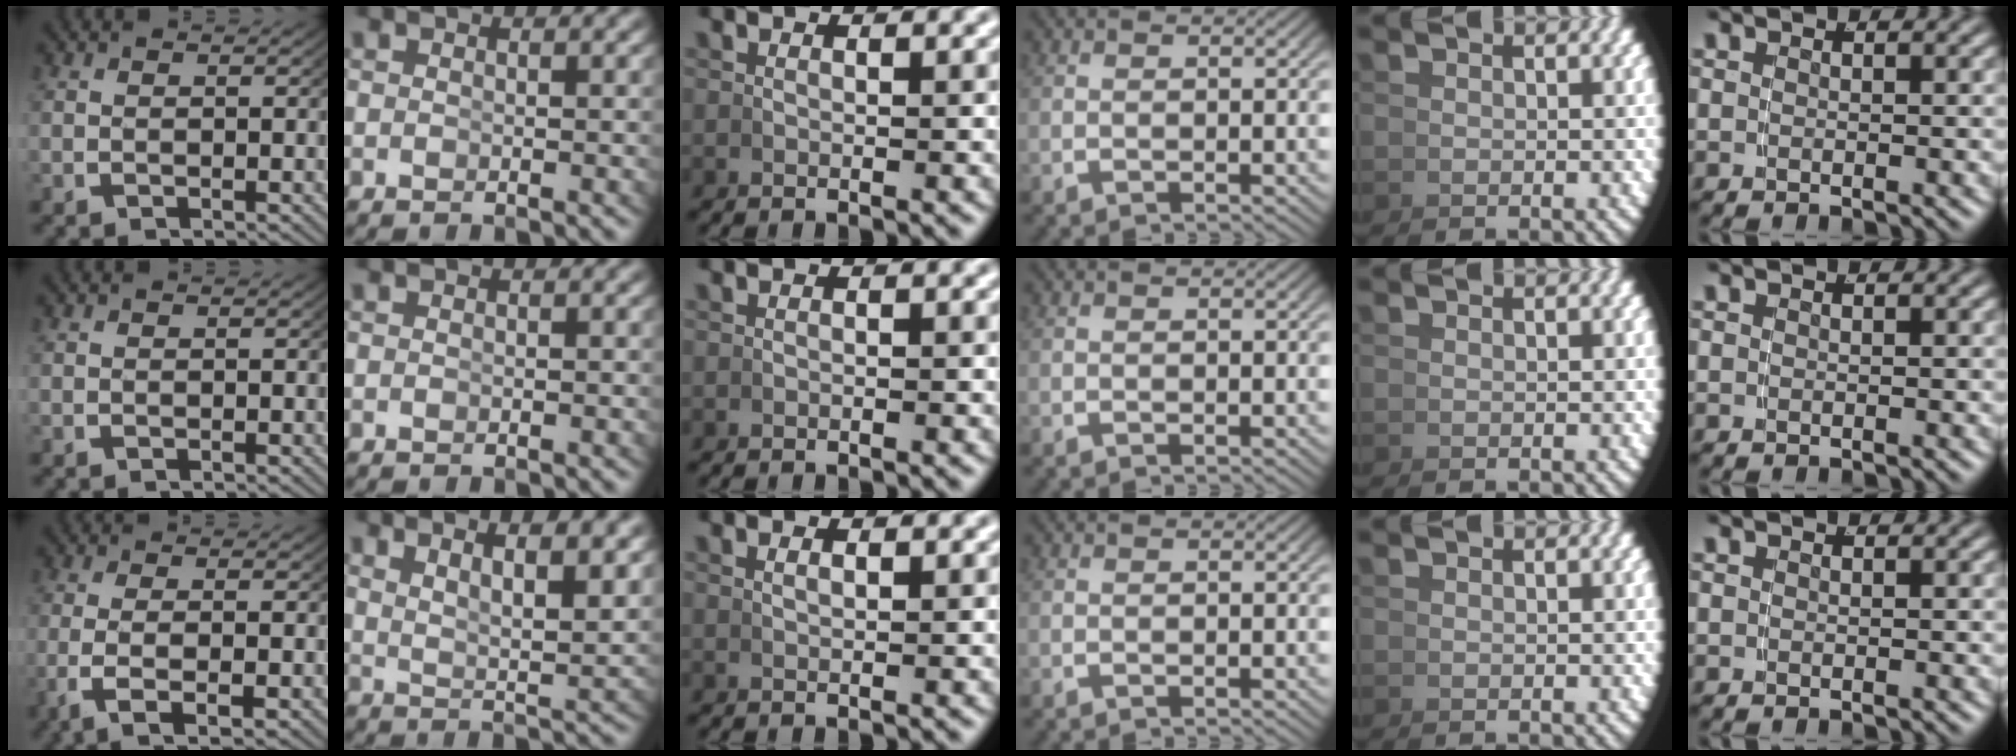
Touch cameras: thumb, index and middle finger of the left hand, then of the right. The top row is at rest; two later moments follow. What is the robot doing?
{"motion": "lift_and_place", "object": "hoodie"}